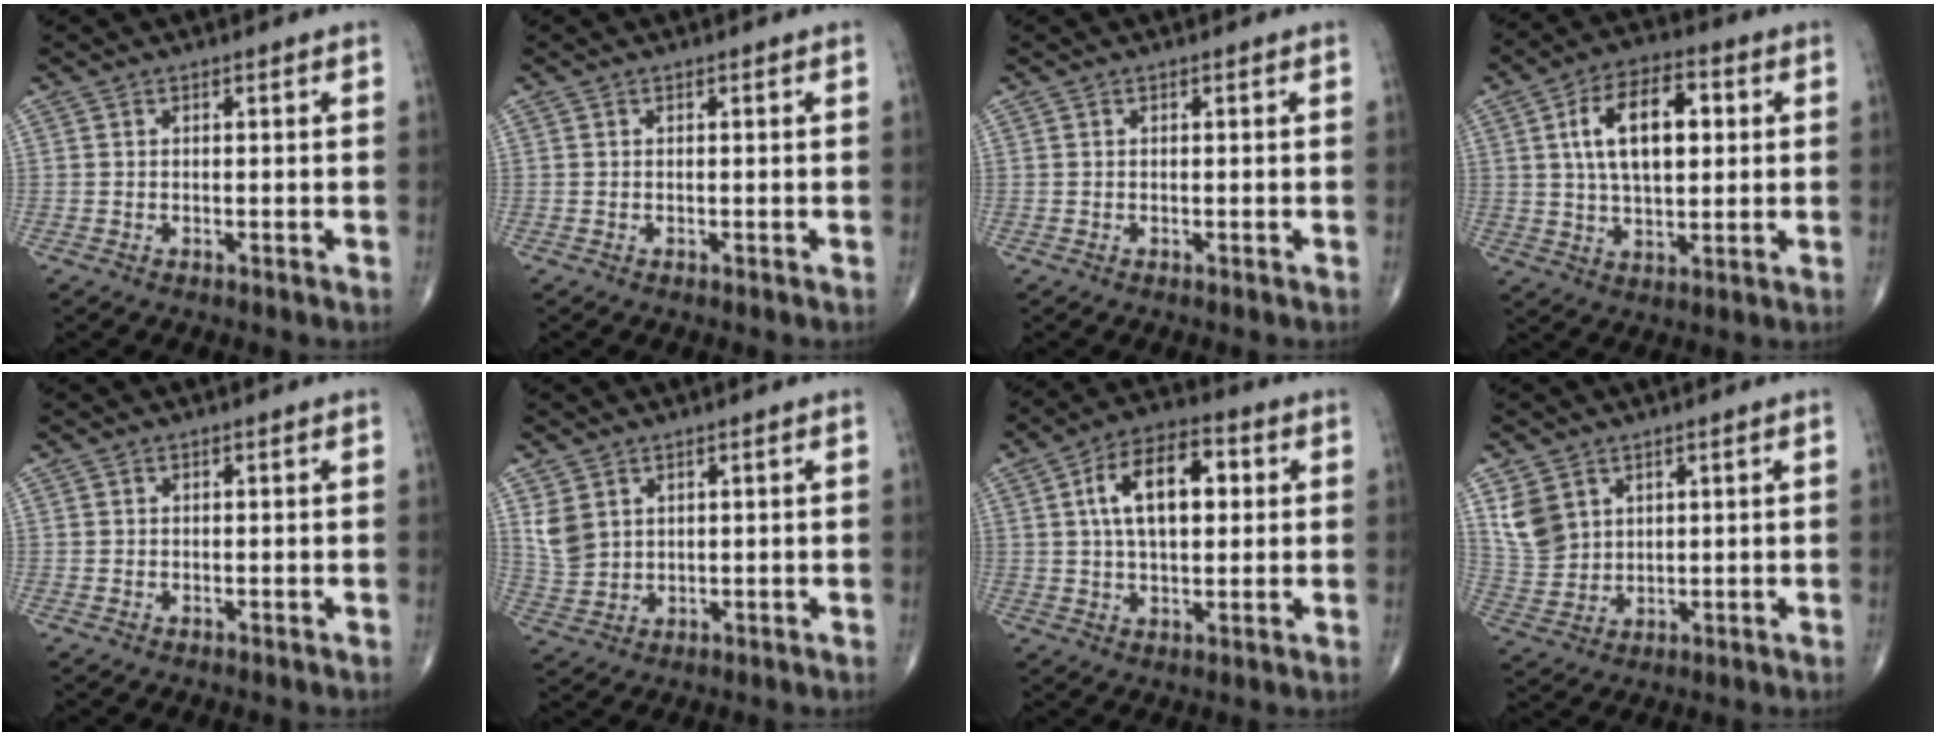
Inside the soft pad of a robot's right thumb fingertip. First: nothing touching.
{"total": 0.0}
{"total": 0.0}
{"total": 13.9, "force": [3.0, 7.4, 11.4], "torque": [-0.178, 0.006, 0.049]}
{"total": 0.0}
{"total": 5.1, "force": [2.1, 3.9, 2.5], "torque": [-0.043, -0.009, 0.055]}
{"total": 13.6, "force": [3.0, 7.3, 11.1], "torque": [-0.172, 0.014, 0.045]}
{"total": 7.1, "force": [3.3, 5.4, 3.2], "torque": [-0.051, -0.014, 0.078]}